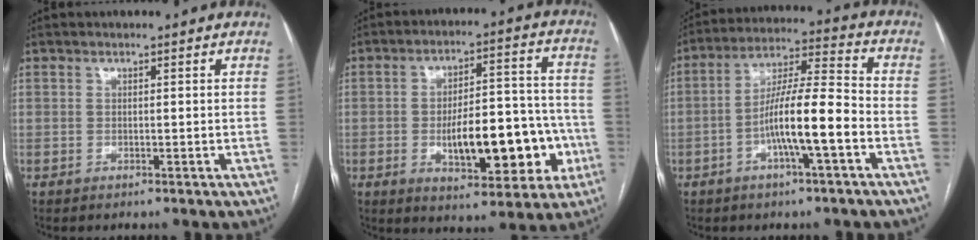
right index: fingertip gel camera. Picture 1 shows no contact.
{"total": 15.5, "force": [-3.9, 6.1, 13.8], "torque": [-0.194, 0.026, -0.046]}
{"total": 11.2, "force": [-3.8, 0.8, 10.5], "torque": [-0.193, 0.014, -0.067]}